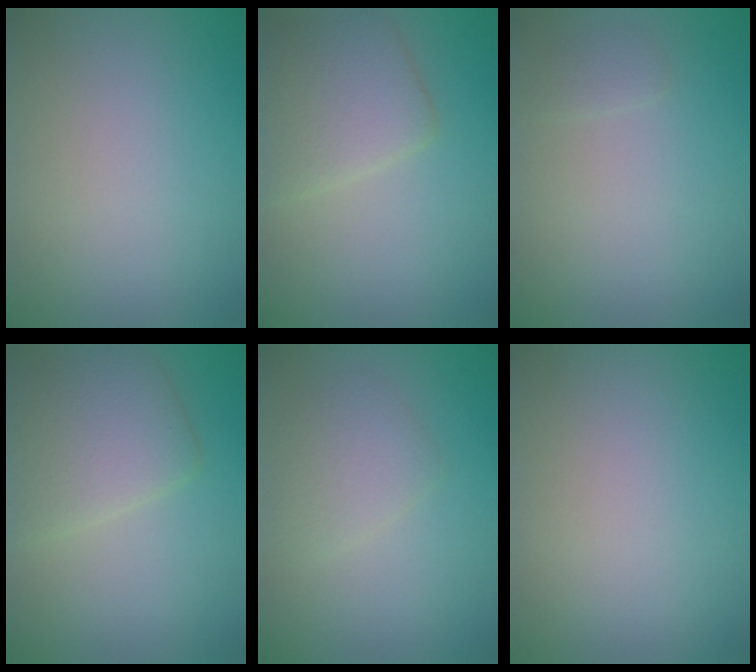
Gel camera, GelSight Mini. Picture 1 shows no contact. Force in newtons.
{"total": 4.4, "press": 4.4, "slide": 0.1}
{"total": 0.8, "press": 0.8, "slide": 0.1}
{"total": 4.7, "press": 4.7, "slide": 0.3}
{"total": 2.4, "press": 2.4, "slide": 0.1}
{"total": 0.0}